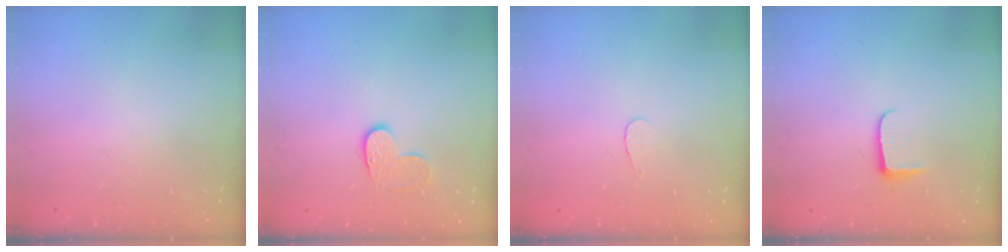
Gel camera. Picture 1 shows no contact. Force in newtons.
{"total": 6.4, "press": 6.4, "slide": 0.4}
{"total": 2.8, "press": 2.8, "slide": 0.3}
{"total": 6.2, "press": 6.1, "slide": 0.8}